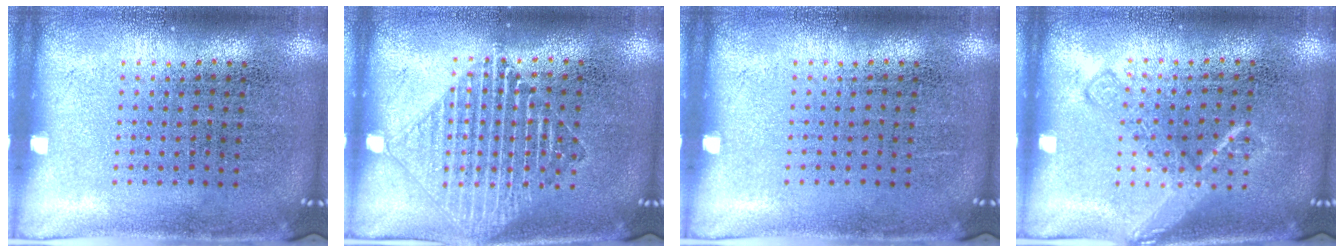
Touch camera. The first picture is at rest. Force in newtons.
{"total": 1.5, "press": 1.5, "slide": 0.3}
{"total": 0.0}
{"total": 2.1, "press": 2.1, "slide": 0.3}